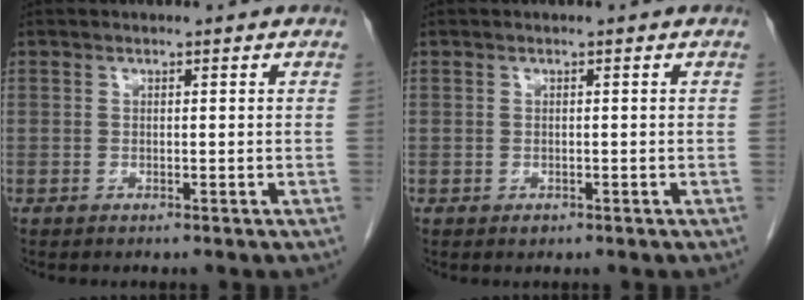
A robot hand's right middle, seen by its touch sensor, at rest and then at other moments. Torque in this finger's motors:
{"motor_torque": [-0.09, -0.01, 0.06, 0.02]}